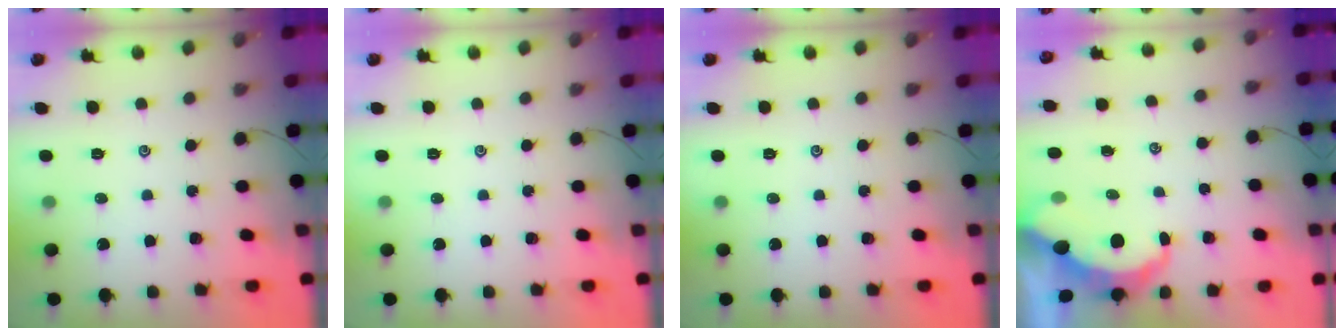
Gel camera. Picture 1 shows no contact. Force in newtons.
{"total": 0.0}
{"total": 0.0}
{"total": 6.0, "press": 6.0, "slide": 0.8}